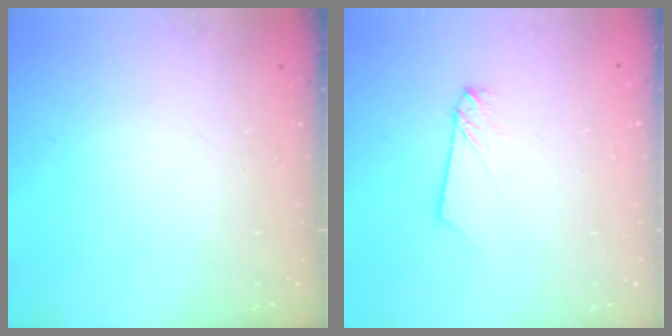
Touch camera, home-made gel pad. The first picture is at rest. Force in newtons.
{"total": 2.2, "press": 2.2, "slide": 0.1}